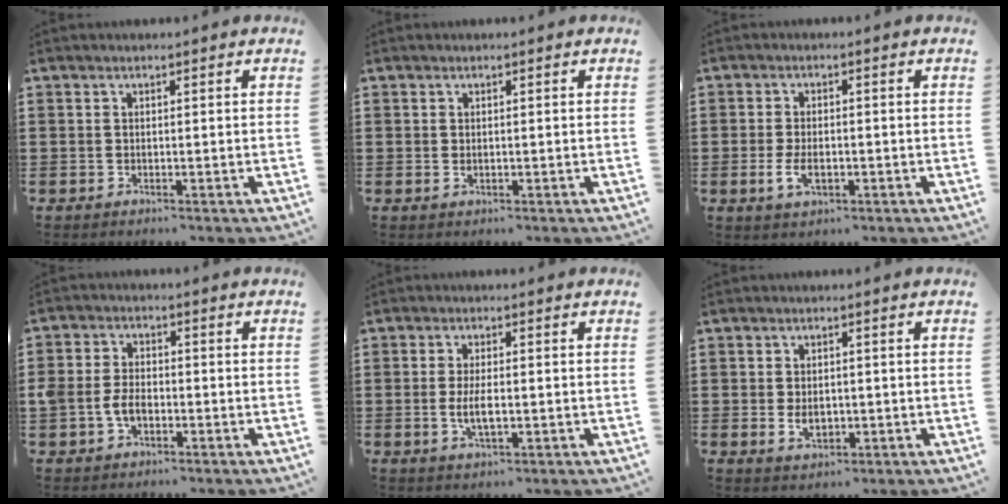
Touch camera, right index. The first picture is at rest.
{"total": 0.5, "force": [0.1, 0.3, 0.4], "torque": [-0.010, 0.000, 0.001]}
{"total": 3.6, "force": [-0.9, 1.9, 2.9], "torque": [-0.067, -0.005, -0.017]}
{"total": 4.4, "force": [-1.1, 2.9, 3.1], "torque": [-0.080, 0.000, -0.026]}
{"total": 4.1, "force": [-0.6, 1.4, 3.8], "torque": [-0.083, -0.005, -0.014]}
{"total": 3.1, "force": [-0.2, 2.1, 2.3], "torque": [-0.039, 0.003, -0.007]}